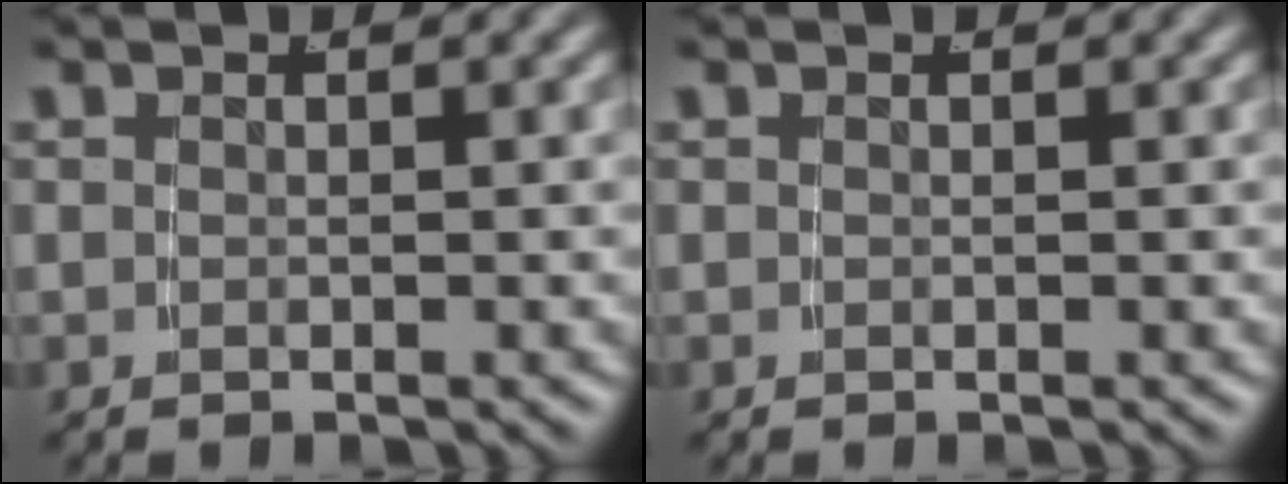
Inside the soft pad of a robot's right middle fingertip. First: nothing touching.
{"total": 0.0}